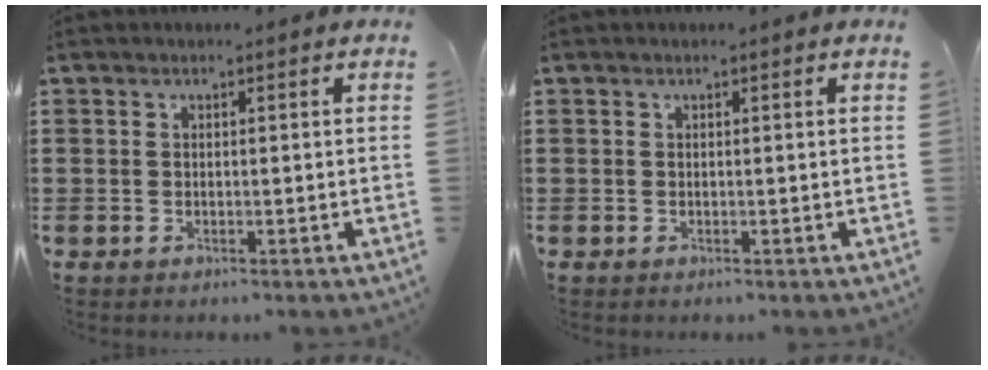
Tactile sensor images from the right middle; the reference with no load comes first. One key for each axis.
{"total": 0.0}